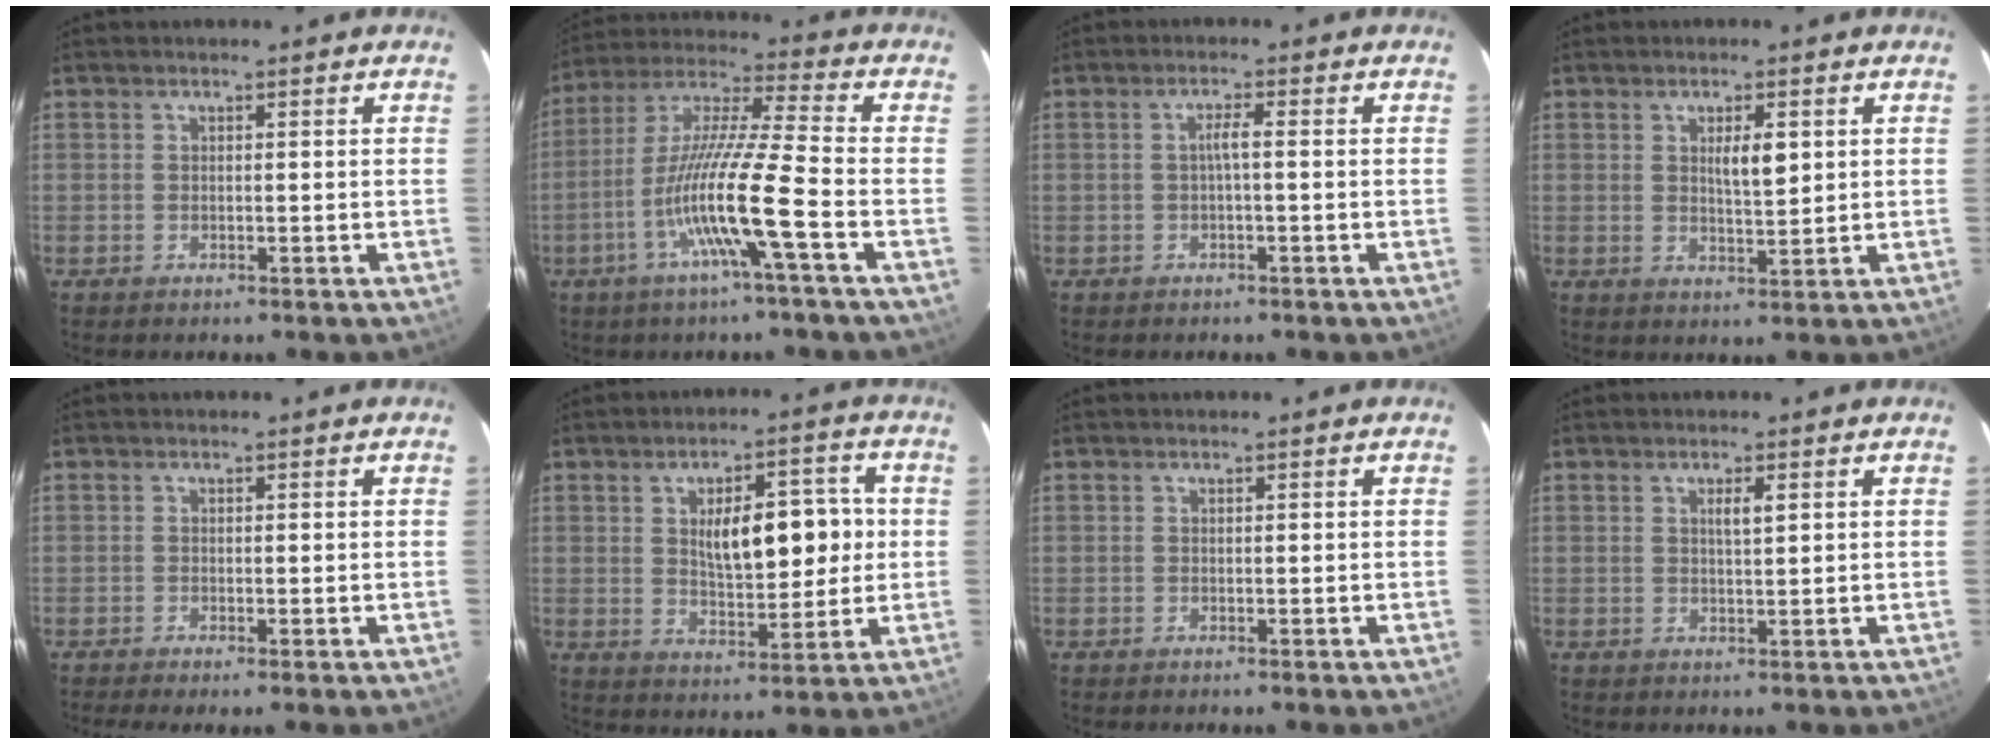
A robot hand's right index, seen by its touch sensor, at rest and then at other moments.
{"total": 13.8, "force": [-4.8, -1.0, 12.9], "torque": [-0.255, -0.002, -0.098]}
{"total": 2.0, "force": [-0.1, 0.0, 1.9], "torque": [-0.035, 0.004, -0.002]}
{"total": 4.0, "force": [1.3, 0.9, 3.7], "torque": [-0.061, -0.003, 0.022]}
{"total": 2.0, "force": [-1.2, 0.3, 1.5], "torque": [-0.031, -0.006, -0.024]}
{"total": 10.9, "force": [1.6, 4.3, 9.8], "torque": [-0.145, 0.016, 0.033]}
{"total": 0.0}
{"total": 2.0, "force": [0.8, 0.2, 1.8], "torque": [-0.034, 0.000, 0.013]}